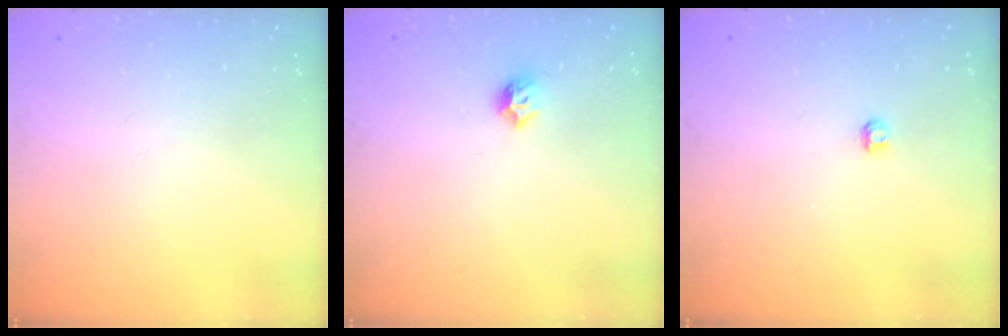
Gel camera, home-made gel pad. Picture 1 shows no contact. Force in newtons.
{"total": 4.4, "press": 4.3, "slide": 0.9}
{"total": 2.9, "press": 2.9, "slide": 0.3}